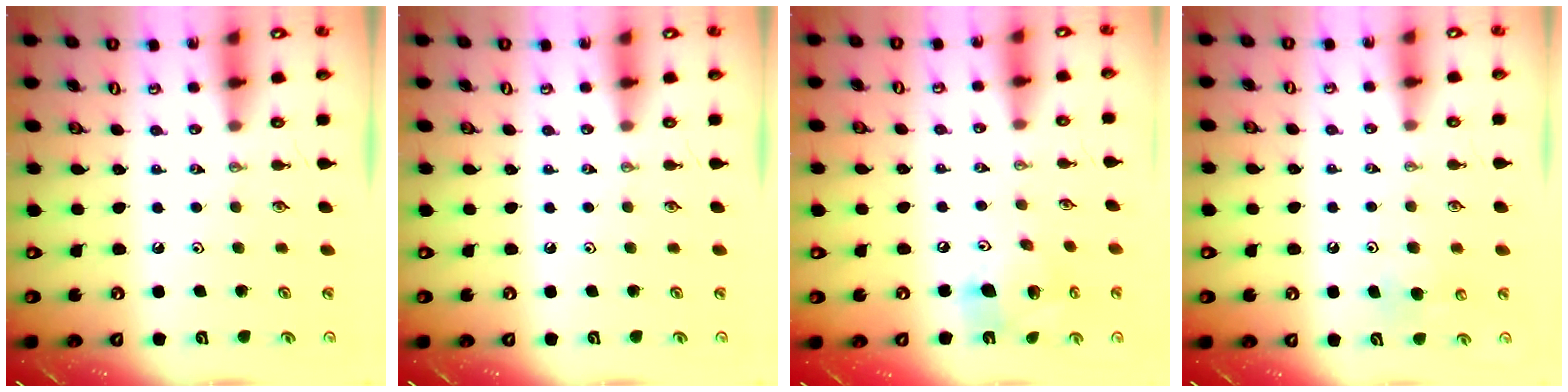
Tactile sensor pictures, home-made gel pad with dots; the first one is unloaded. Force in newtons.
{"total": 0.0}
{"total": 14.1, "press": 13.8, "slide": 2.9}
{"total": 5.8, "press": 5.7, "slide": 1.0}